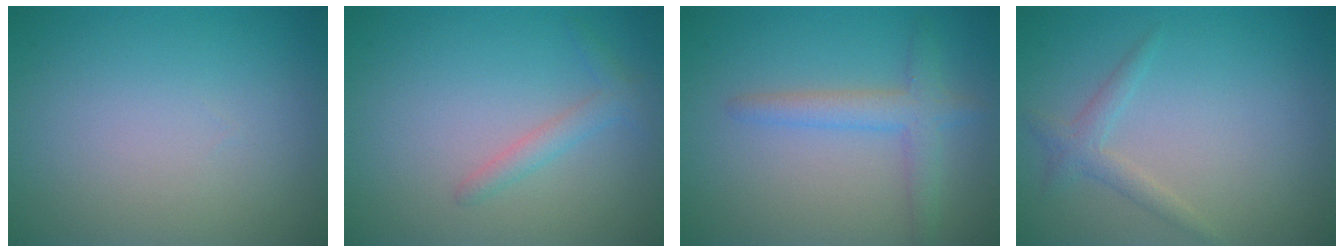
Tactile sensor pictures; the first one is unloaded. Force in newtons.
{"total": 1.5, "press": 1.5, "slide": 0.1}
{"total": 2.8, "press": 2.8, "slide": 0.2}
{"total": 1.7, "press": 1.7, "slide": 0.1}